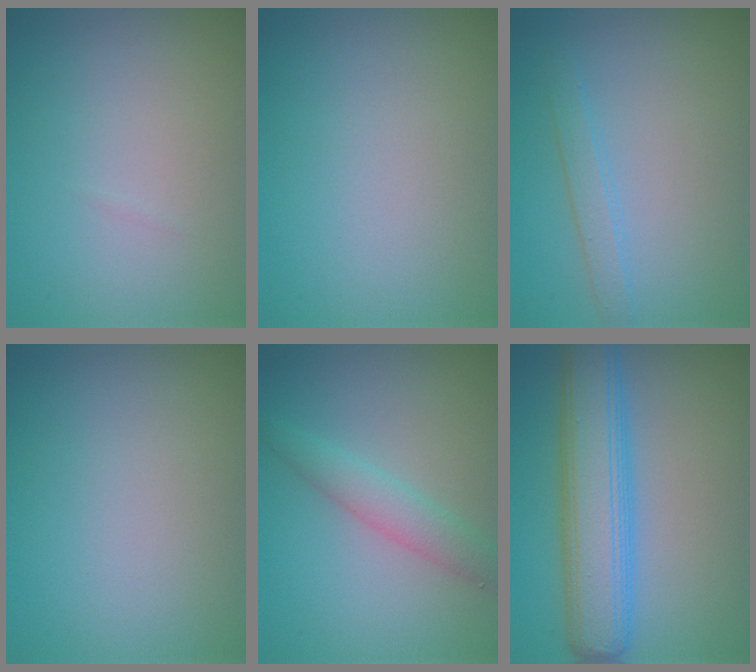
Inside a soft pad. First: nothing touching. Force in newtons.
{"total": 0.0}
{"total": 1.7, "press": 1.7, "slide": 0.0}
{"total": 0.0}
{"total": 2.7, "press": 2.6, "slide": 0.1}
{"total": 7.8, "press": 7.8, "slide": 0.1}